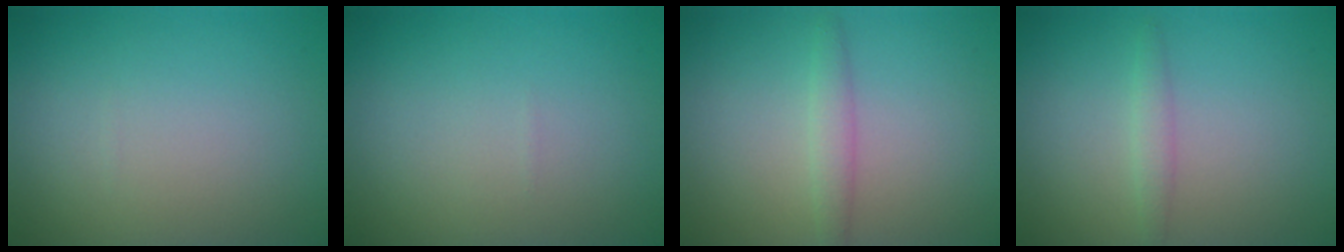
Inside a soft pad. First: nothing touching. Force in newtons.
{"total": 0.0}
{"total": 1.6, "press": 1.6, "slide": 0.0}
{"total": 1.3, "press": 1.3, "slide": 0.0}